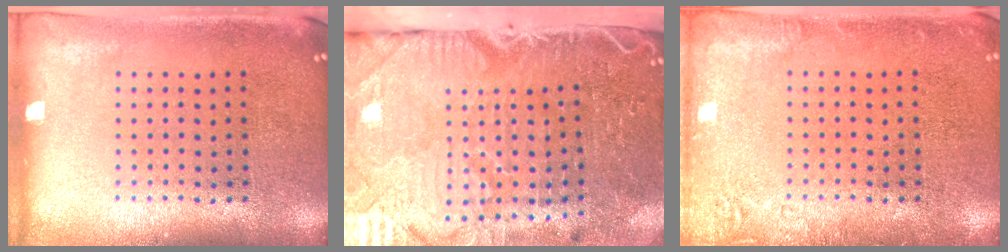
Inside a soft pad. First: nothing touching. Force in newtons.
{"total": 5.4, "press": 4.4, "slide": 3.2}
{"total": 1.8, "press": 1.7, "slide": 0.4}